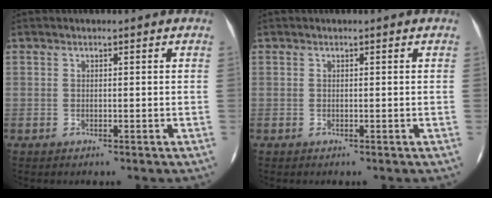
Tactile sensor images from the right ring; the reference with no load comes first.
{"total": 0.0}